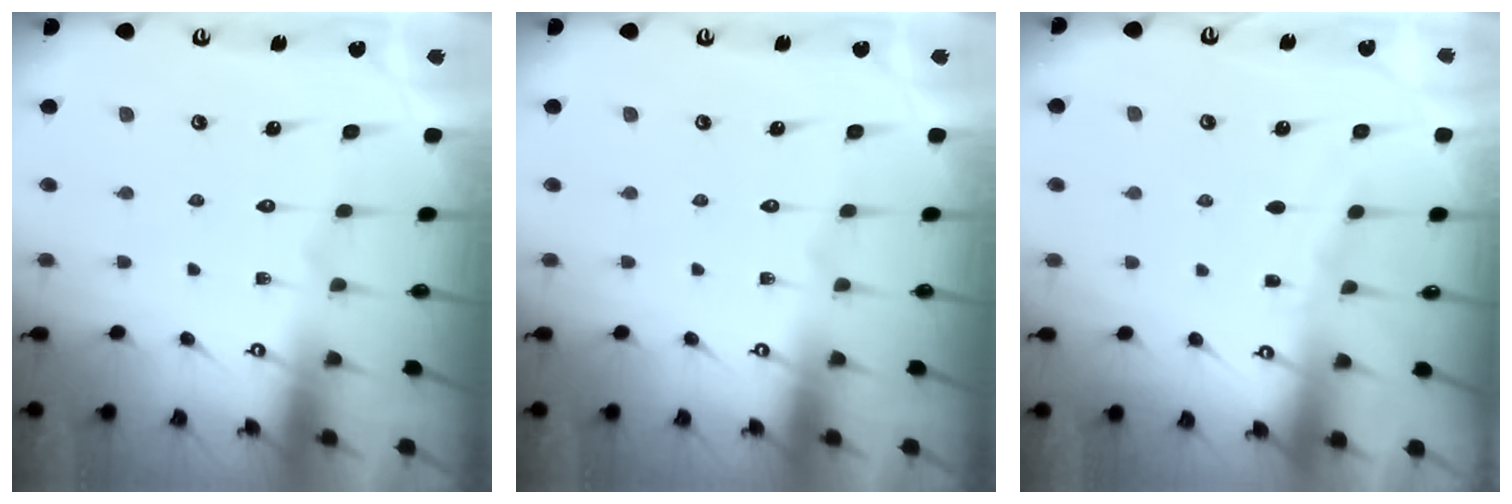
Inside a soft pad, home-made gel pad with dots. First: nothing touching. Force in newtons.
{"total": 0.0}
{"total": 2.5, "press": 2.5, "slide": 0.4}